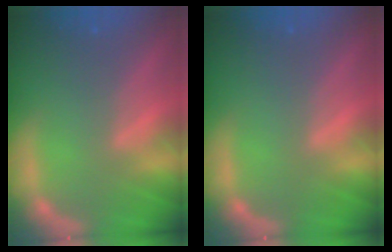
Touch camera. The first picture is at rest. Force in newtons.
{"total": 0.0}